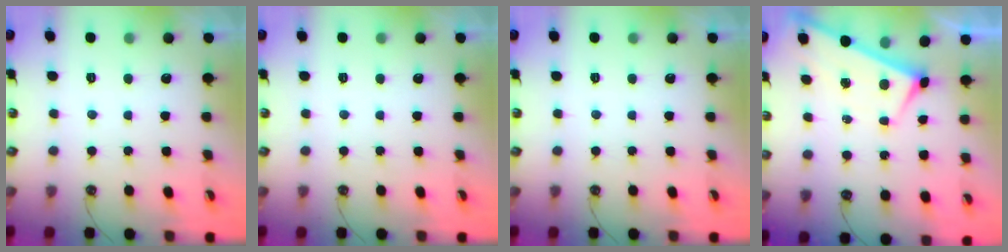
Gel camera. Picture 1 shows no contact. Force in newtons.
{"total": 0.0}
{"total": 0.0}
{"total": 1.4, "press": 1.3, "slide": 0.5}